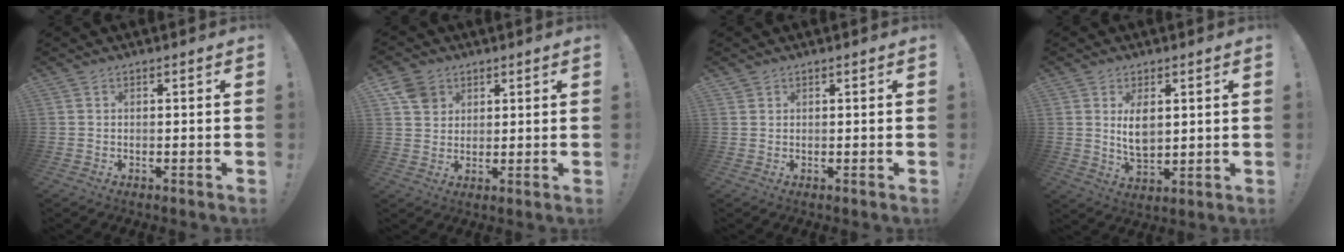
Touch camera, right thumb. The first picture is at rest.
{"total": 6.9, "force": [3.4, 5.5, 2.3], "torque": [-0.035, -0.012, 0.070]}
{"total": 0.8, "force": [0.6, 0.5, 0.1], "torque": [0.002, -0.003, 0.012]}
{"total": 6.8, "force": [2.0, 3.7, 5.3], "torque": [-0.094, -0.014, 0.031]}